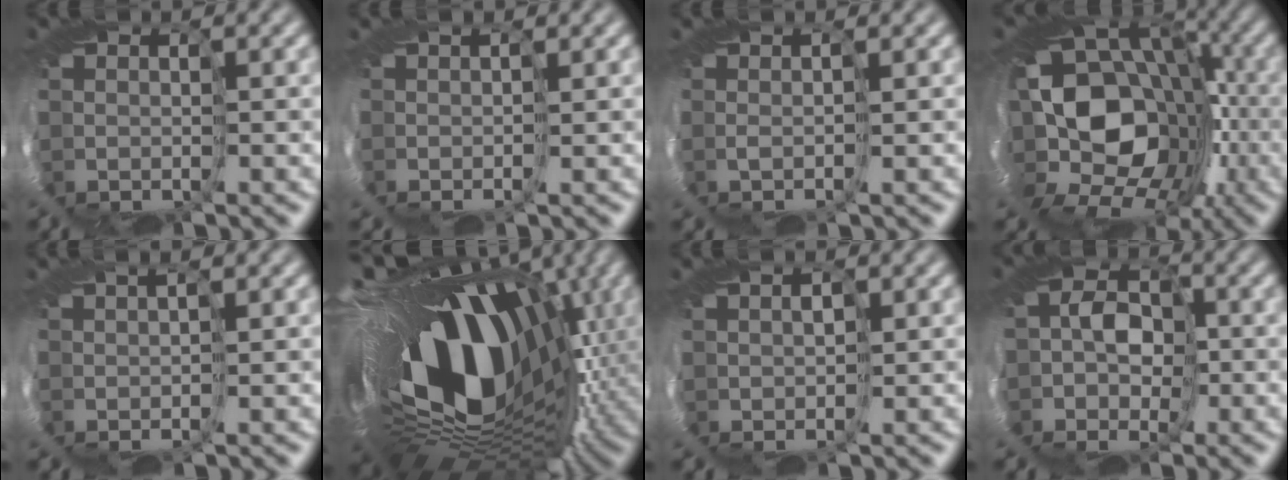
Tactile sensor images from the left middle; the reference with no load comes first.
{"total": 1.2, "force": [0.7, -0.8, -0.6], "torque": [0.018, 0.009, 0.002]}
{"total": 2.1, "force": [0.5, -1.9, -0.7], "torque": [0.028, 0.017, -0.018]}
{"total": 16.2, "force": [-3.4, 12.6, 9.6], "torque": [-0.123, 0.002, -0.106]}
{"total": 2.4, "force": [0.3, -2.2, -0.9], "torque": [0.033, 0.011, -0.003]}
{"total": 17.1, "force": [1.7, 9.7, 14.0], "torque": [-0.222, -0.038, -0.004]}
{"total": 1.1, "force": [0.7, -0.5, -0.7], "torque": [0.024, 0.017, 0.002]}
{"total": 5.0, "force": [-0.1, 4.3, 2.5], "torque": [-0.041, 0.011, -0.047]}